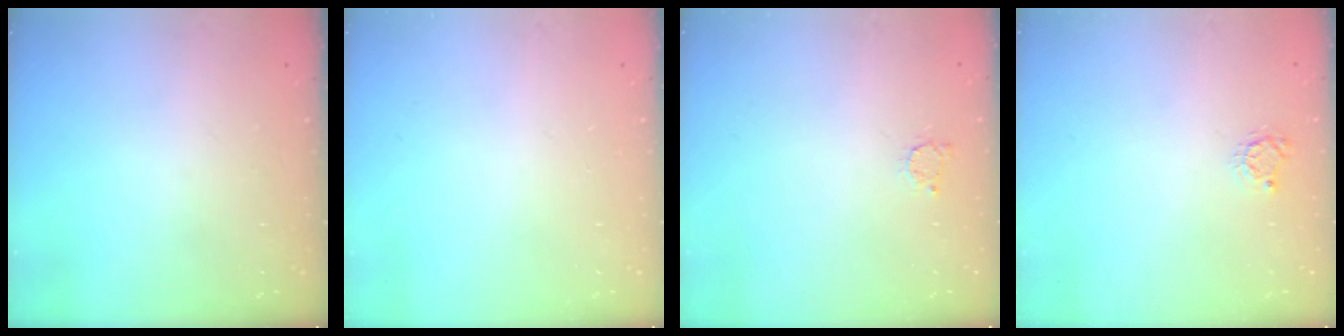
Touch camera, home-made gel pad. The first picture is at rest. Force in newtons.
{"total": 0.0}
{"total": 2.4, "press": 2.4, "slide": 0.3}
{"total": 2.9, "press": 2.9, "slide": 0.4}